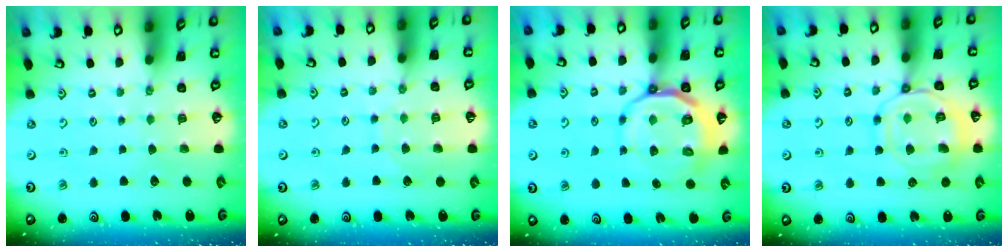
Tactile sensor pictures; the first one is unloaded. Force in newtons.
{"total": 7.0, "press": 6.9, "slide": 0.4}
{"total": 11.0, "press": 10.6, "slide": 2.7}
{"total": 13.3, "press": 13.2, "slide": 1.2}